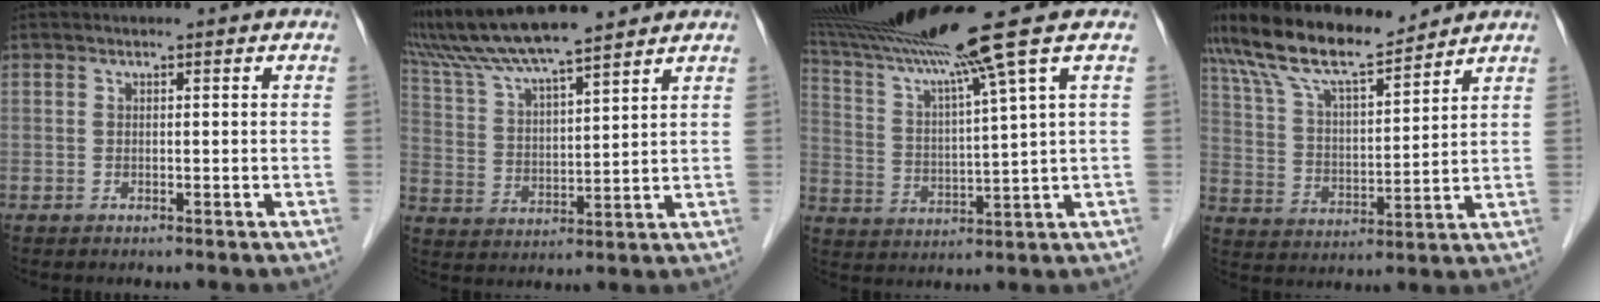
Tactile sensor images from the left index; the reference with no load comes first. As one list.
[{"total": 14.8, "force": [12.9, 0.6, 7.2], "torque": [-0.139, 0.028, 0.234]}, {"total": 14.9, "force": [11.6, -3.6, 8.6], "torque": [-0.150, -0.018, 0.194]}, {"total": 12.0, "force": [10.9, 1.5, 4.8], "torque": [-0.103, 0.010, 0.207]}]